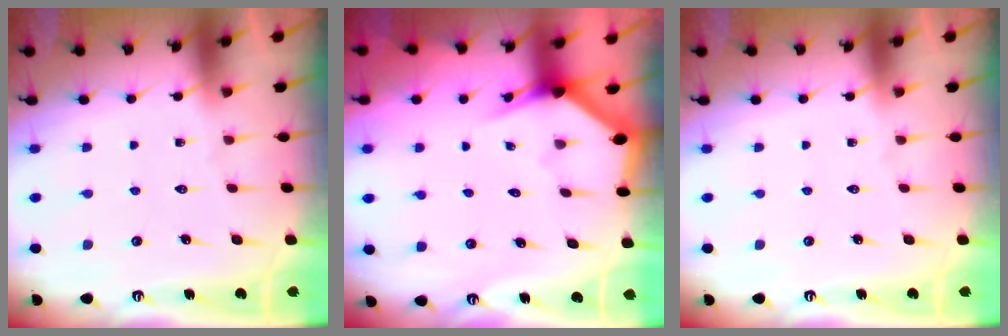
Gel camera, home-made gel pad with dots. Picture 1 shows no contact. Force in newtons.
{"total": 2.6, "press": 2.6, "slide": 0.1}
{"total": 0.0}